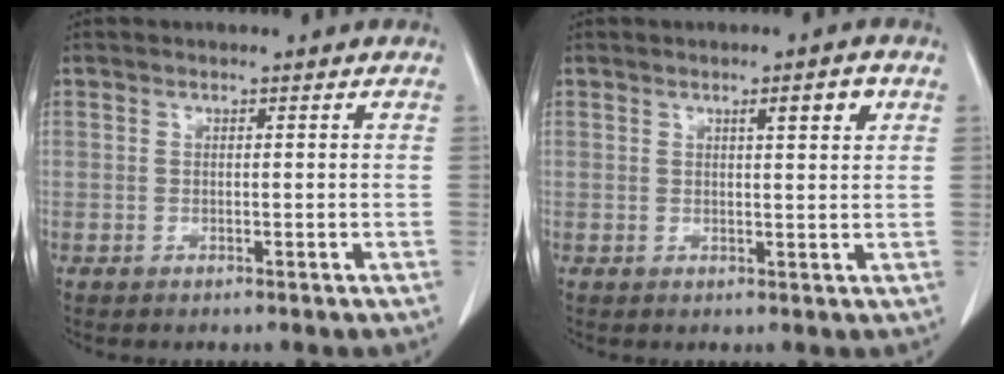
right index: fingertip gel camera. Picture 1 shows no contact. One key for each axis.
{"total": 3.1, "fx": 1.5, "fy": 0.3, "fz": 2.7, "tx": -0.040, "ty": -0.001, "tz": 0.020}